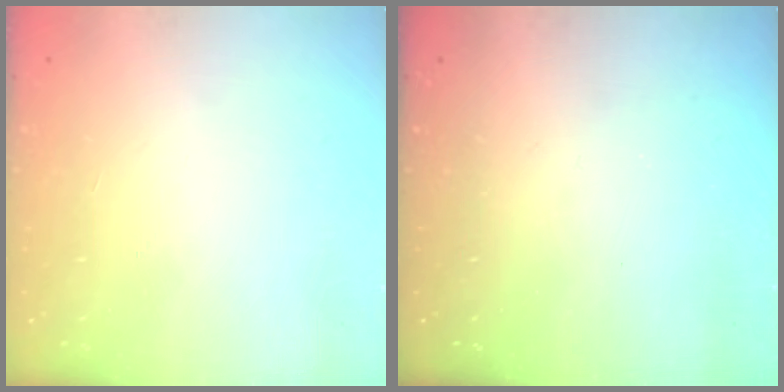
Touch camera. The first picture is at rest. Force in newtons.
{"total": 0.0}